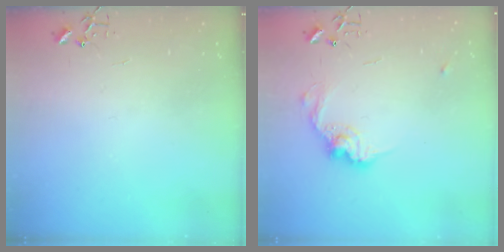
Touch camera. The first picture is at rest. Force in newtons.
{"total": 11.8, "press": 11.8, "slide": 0.6}